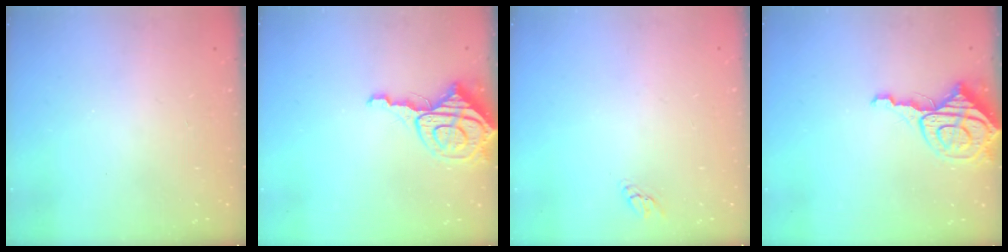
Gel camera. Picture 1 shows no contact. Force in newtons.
{"total": 9.3, "press": 9.3, "slide": 0.9}
{"total": 2.9, "press": 2.9, "slide": 0.2}
{"total": 9.3, "press": 9.3, "slide": 0.9}